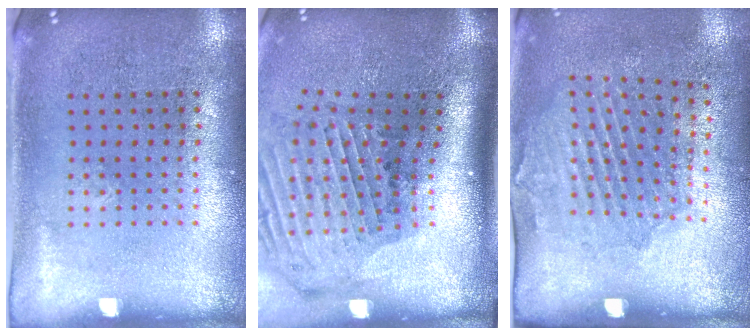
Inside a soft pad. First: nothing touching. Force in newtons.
{"total": 2.4, "press": 1.8, "slide": 1.6}
{"total": 1.8, "press": 1.3, "slide": 1.2}